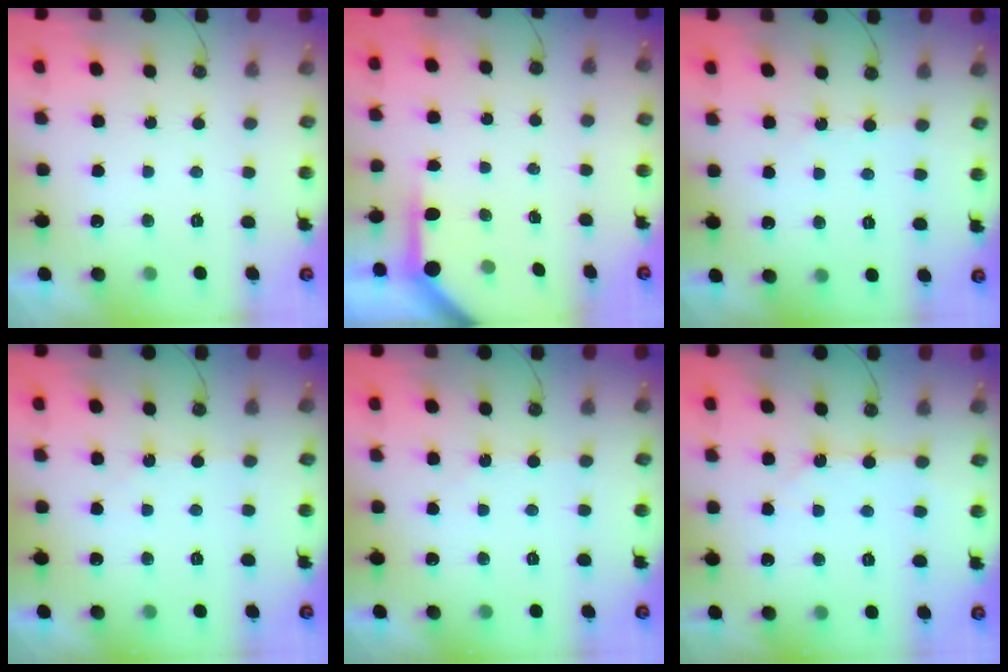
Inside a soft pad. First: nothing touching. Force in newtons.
{"total": 3.8, "press": 3.8, "slide": 0.4}
{"total": 2.4, "press": 2.4, "slide": 0.2}
{"total": 2.4, "press": 2.4, "slide": 0.4}
{"total": 2.4, "press": 2.4, "slide": 0.4}
{"total": 3.9, "press": 3.9, "slide": 0.4}